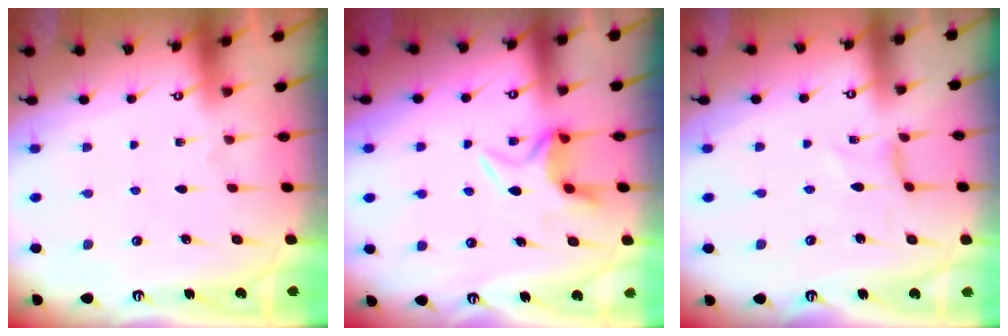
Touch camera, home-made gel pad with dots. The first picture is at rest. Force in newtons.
{"total": 6.0, "press": 5.9, "slide": 1.4}
{"total": 0.0}